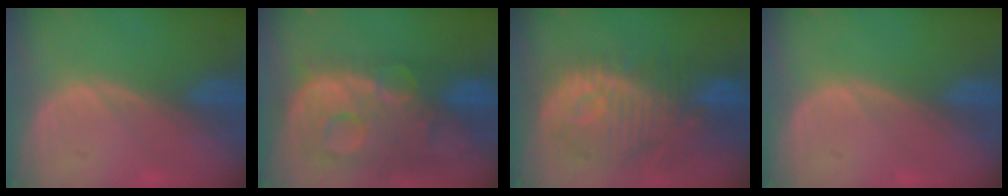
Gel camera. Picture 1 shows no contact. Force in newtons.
{"total": 13.8, "press": 11.3, "slide": 8.0}
{"total": 12.2, "press": 10.9, "slide": 5.4}
{"total": 0.0}